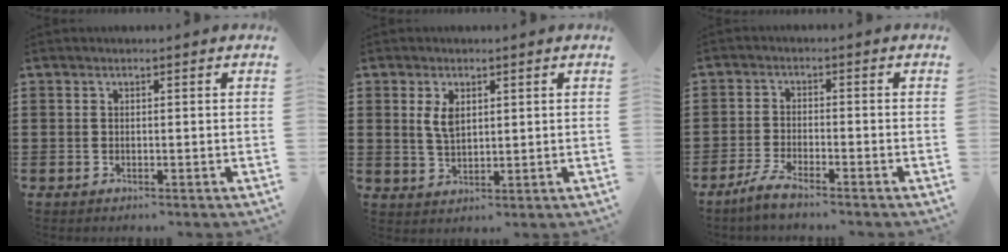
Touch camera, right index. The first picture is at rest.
{"total": 3.7, "force": [1.3, 1.8, 2.9], "torque": [-0.063, 0.006, 0.022]}
{"total": 3.4, "force": [-3.0, 0.1, 1.5], "torque": [-0.049, -0.004, -0.065]}